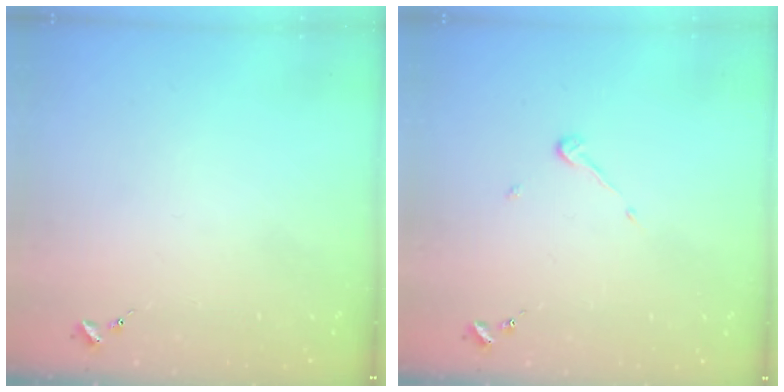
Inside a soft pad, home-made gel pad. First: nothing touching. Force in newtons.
{"total": 3.7, "press": 3.7, "slide": 0.3}